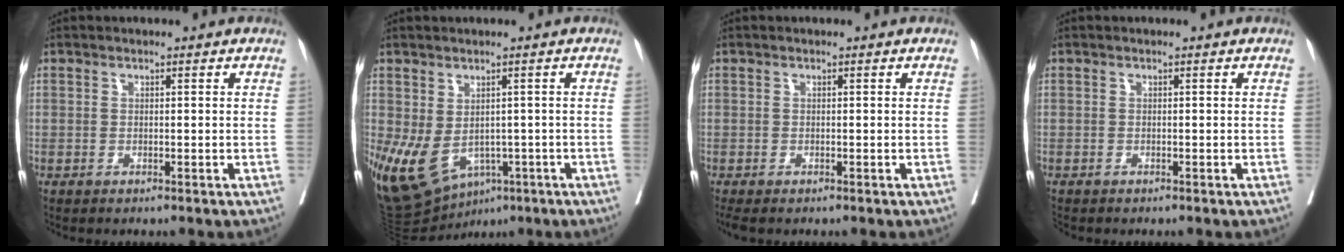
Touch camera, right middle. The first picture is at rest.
{"total": 13.9, "force": [-5.9, 8.9, 8.9], "torque": [-0.181, -0.012, -0.078]}
{"total": 2.2, "force": [-1.8, 0.6, 1.1], "torque": [-0.015, -0.008, -0.030]}
{"total": 0.8, "force": [-0.7, 0.2, 0.1], "torque": [-0.006, -0.002, -0.018]}